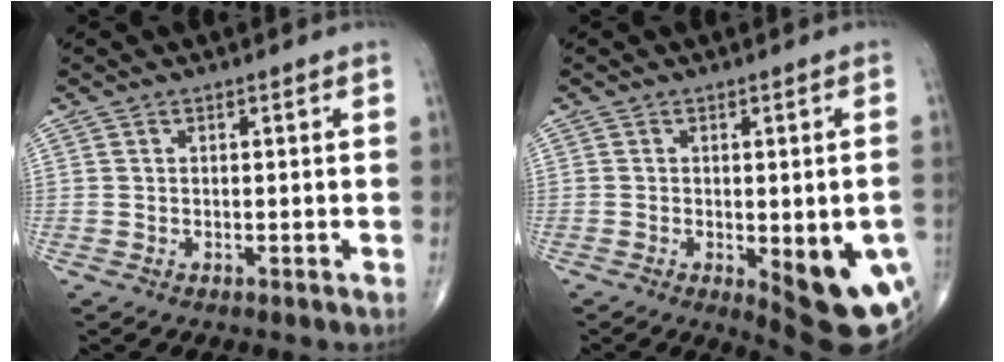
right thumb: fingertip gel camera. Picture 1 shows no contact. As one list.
[{"total": 14.6, "force": [-4.1, 5.2, 13.0], "torque": [-0.118, 0.000, -0.031]}]